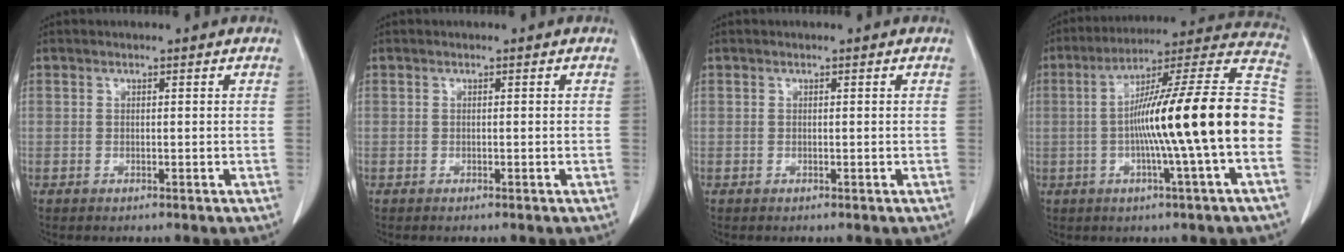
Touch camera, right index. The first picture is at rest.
{"total": 0.0}
{"total": 0.0}
{"total": 21.6, "force": [-2.6, -0.6, 21.5], "torque": [-0.292, 0.029, -0.053]}